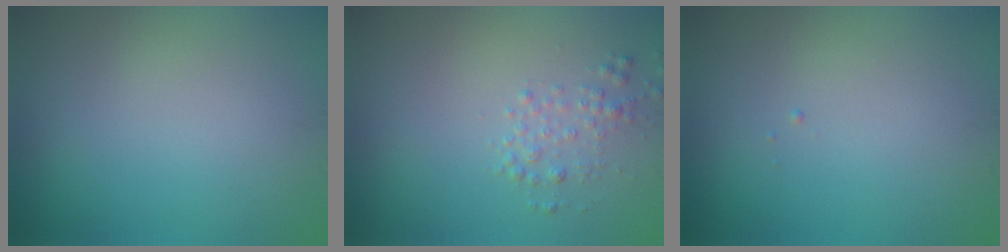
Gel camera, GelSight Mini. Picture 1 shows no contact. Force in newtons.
{"total": 1.6, "press": 1.6, "slide": 0.1}
{"total": 0.0}